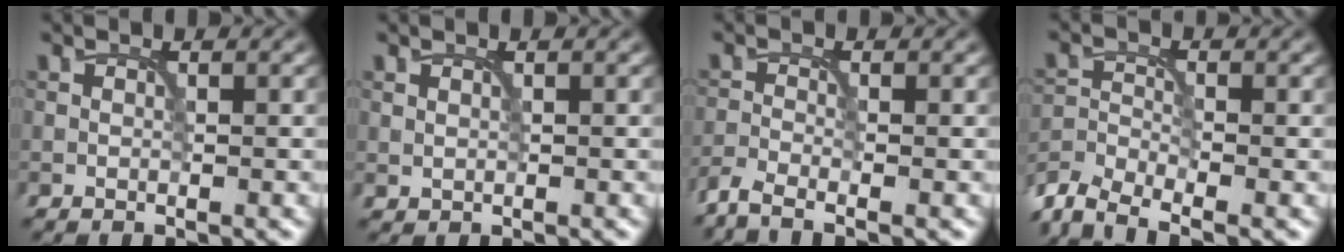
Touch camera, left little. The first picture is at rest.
{"total": 0.0}
{"total": 2.4, "force": [-2.1, 0.3, 1.2], "torque": [-0.029, -0.011, -0.054]}
{"total": 4.4, "force": [-3.8, 1.2, 1.9], "torque": [-0.038, -0.008, -0.085]}